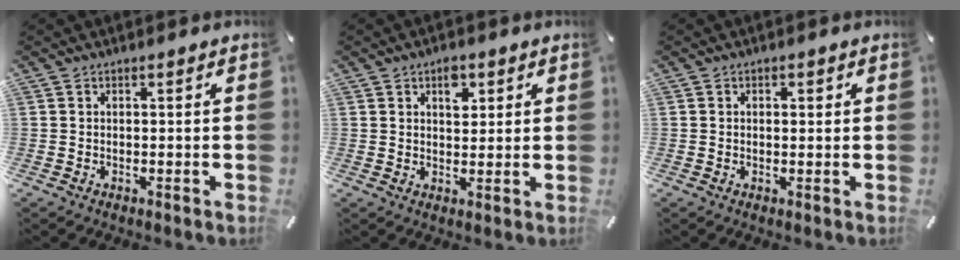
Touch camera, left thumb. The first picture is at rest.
{"total": 5.1, "force": [2.3, 3.2, 3.2], "torque": [-0.030, -0.009, 0.031]}
{"total": 1.0, "force": [0.1, 0.8, 0.6], "torque": [-0.006, 0.002, -0.001]}